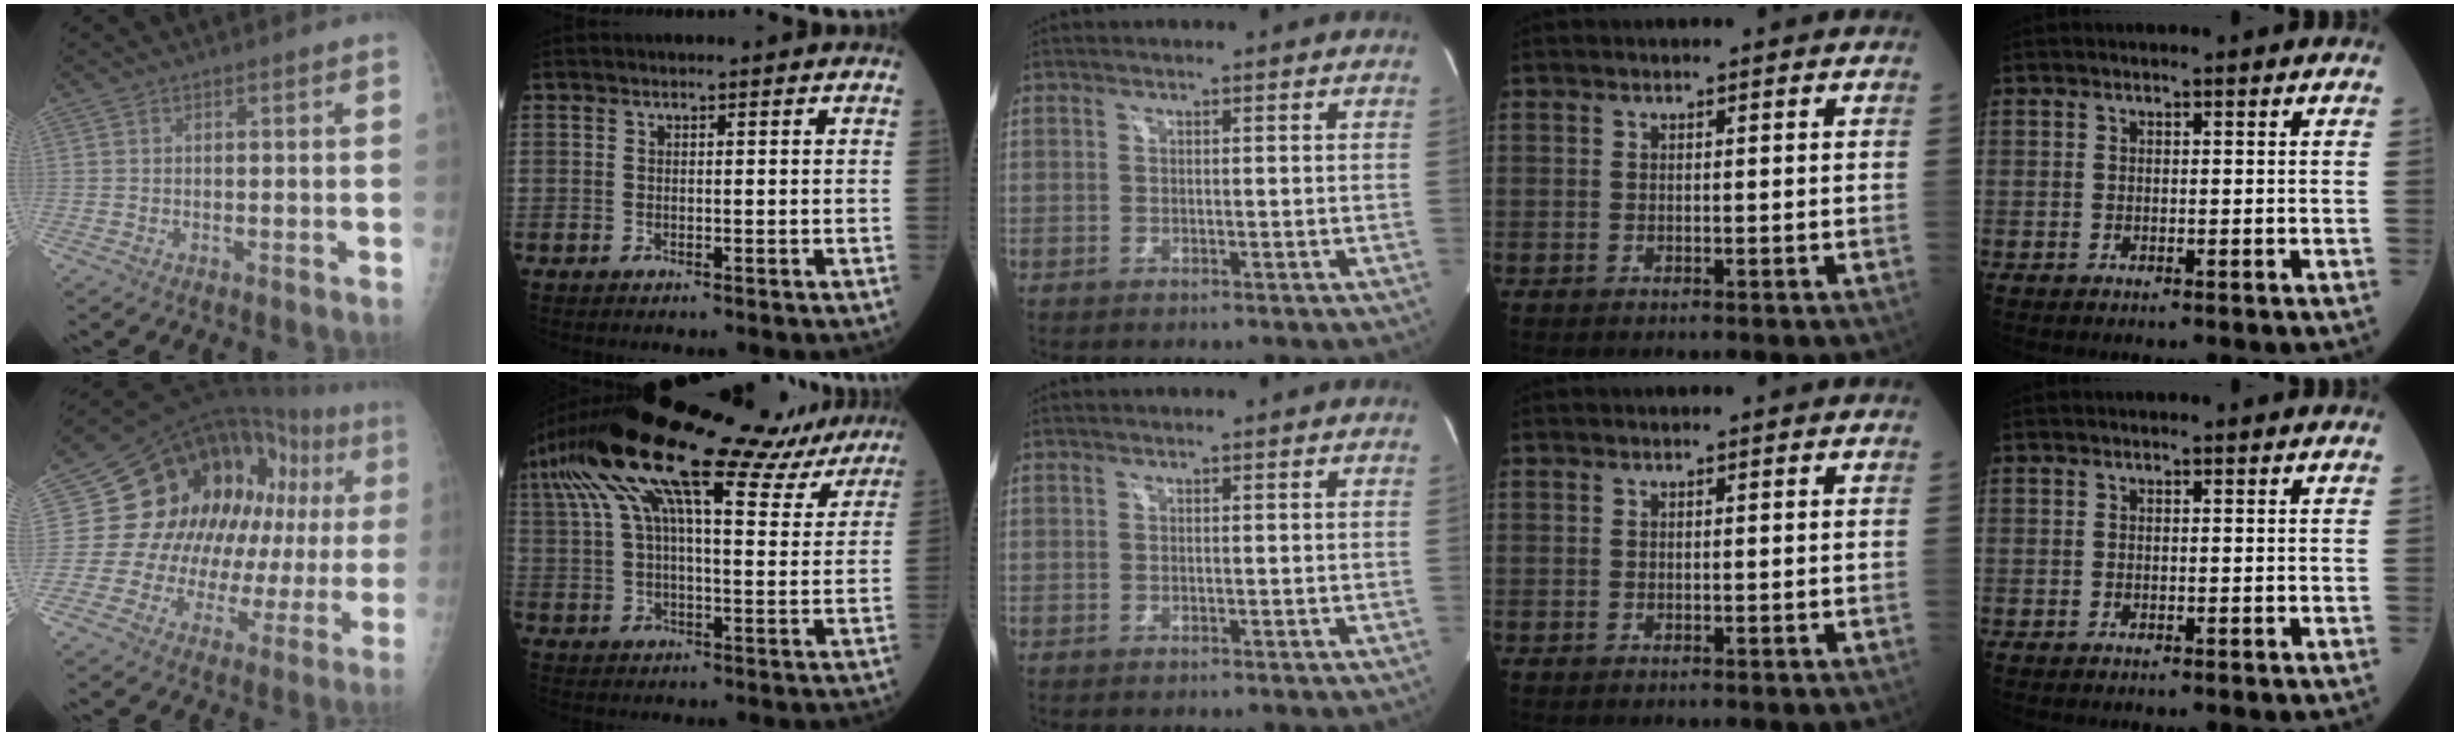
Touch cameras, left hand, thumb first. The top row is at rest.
{"thumb": {"total": 22.8, "force": [3.7, 13.9, 17.7], "torque": [-0.196, 0.029, 0.057]}, "index": {"total": 27.5, "force": [21.1, 7.2, 16.1], "torque": [-0.301, 0.073, 0.299]}}